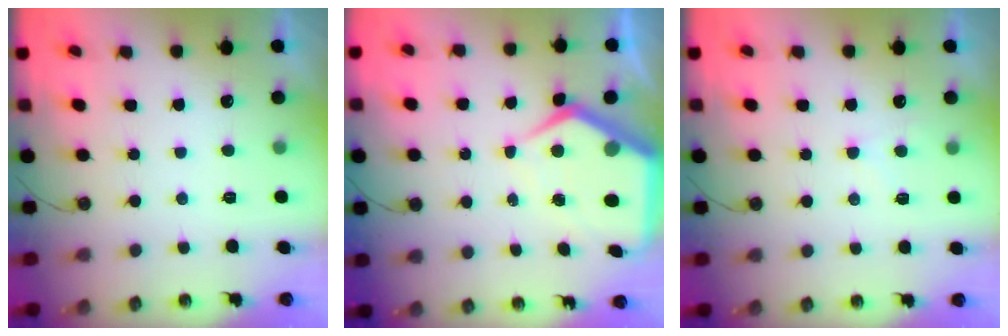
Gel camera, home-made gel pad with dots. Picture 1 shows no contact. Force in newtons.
{"total": 10.3, "press": 10.2, "slide": 1.0}
{"total": 5.3, "press": 5.3, "slide": 0.6}